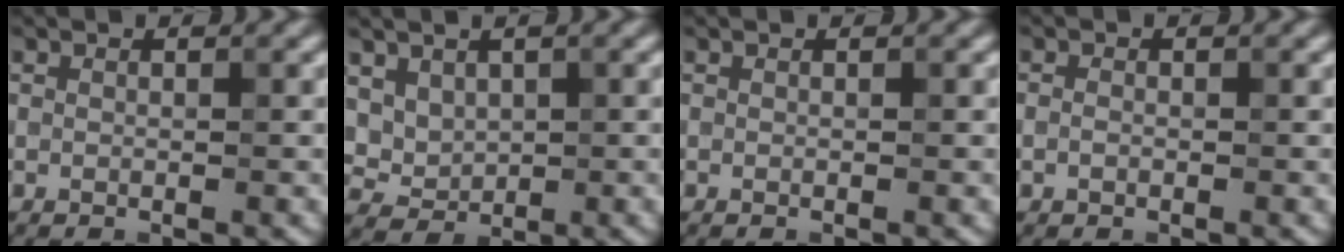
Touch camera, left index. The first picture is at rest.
{"total": 2.6, "force": [1.3, 1.9, 1.3], "torque": [-0.034, -0.007, 0.042]}
{"total": 0.0}
{"total": 0.6, "force": [-0.1, 0.4, 0.4], "torque": [-0.007, 0.001, -0.009]}